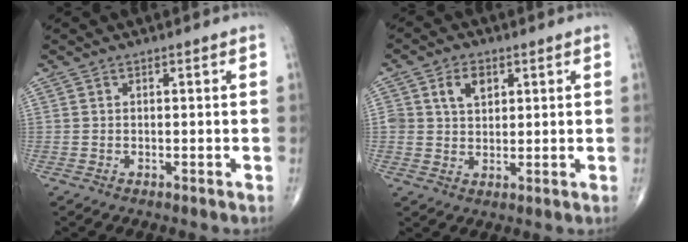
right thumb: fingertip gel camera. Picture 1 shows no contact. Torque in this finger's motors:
{"motor_torque": [0.69, 0.86, 0.49, 0.00, 0.03]}